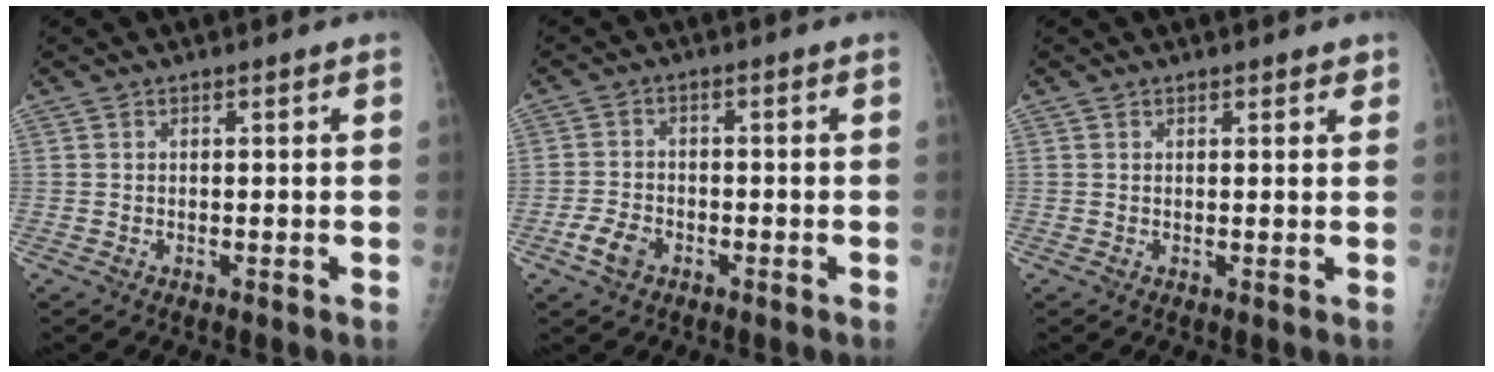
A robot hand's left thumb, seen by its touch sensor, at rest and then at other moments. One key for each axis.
{"total": 4.5, "fx": -2.3, "fy": 3.0, "fz": 2.4, "tx": -0.044, "ty": 0.012, "tz": -0.041}
{"total": 1.2, "fx": 0.9, "fy": 0.7, "fz": 0.2, "tx": 0.011, "ty": -0.005, "tz": 0.008}